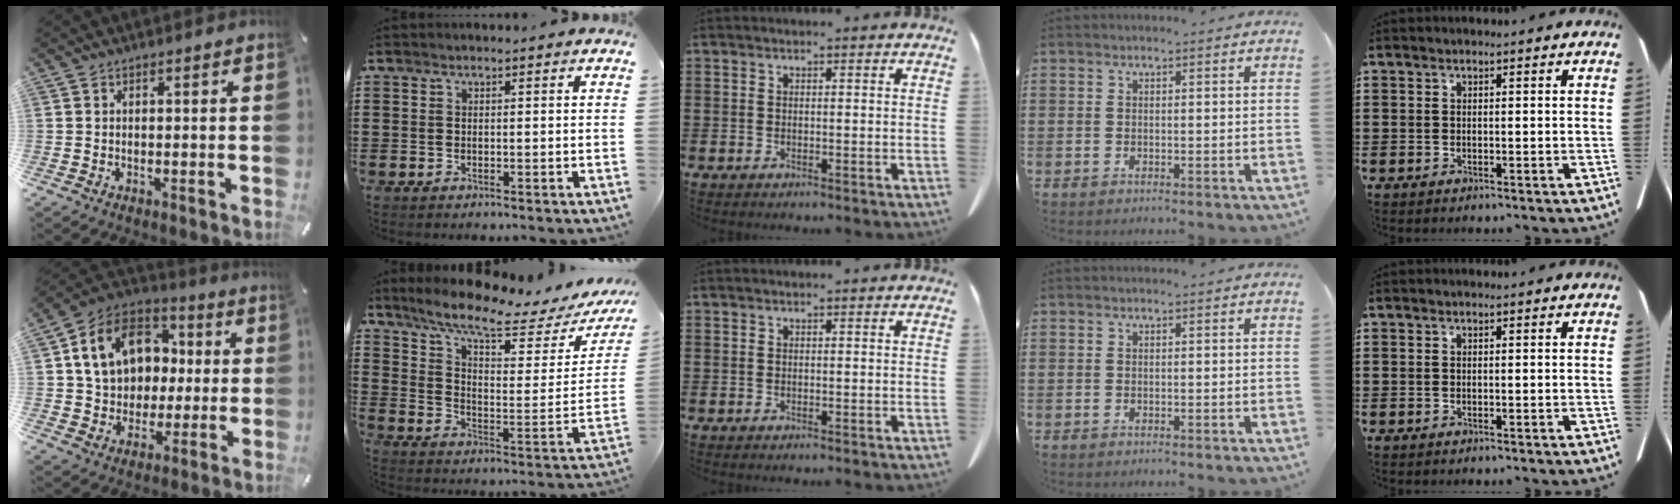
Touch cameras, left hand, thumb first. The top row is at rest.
{"thumb": {"total": 17.0, "force": [3.2, 14.0, 9.0], "torque": [-0.170, 0.004, 0.065]}, "index": {"total": 8.9, "force": [7.1, 1.1, 5.2], "torque": [-0.115, -0.043, 0.119]}}